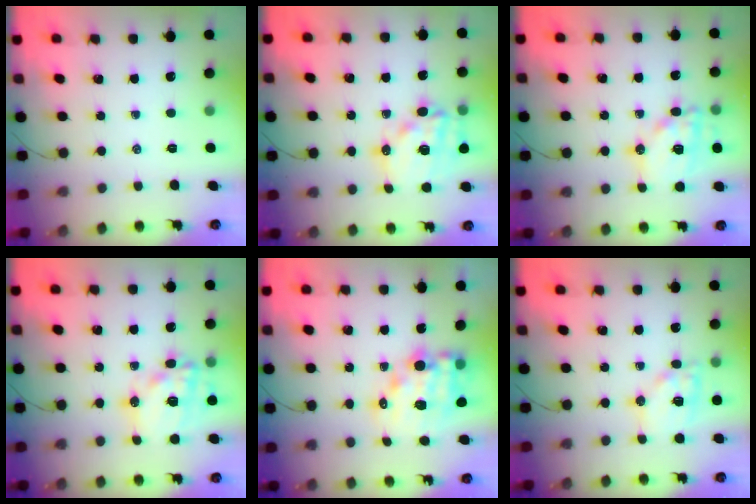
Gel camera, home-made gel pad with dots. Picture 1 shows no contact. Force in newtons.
{"total": 16.3, "press": 15.9, "slide": 3.7}
{"total": 14.0, "press": 13.9, "slide": 2.2}
{"total": 17.2, "press": 16.8, "slide": 3.7}
{"total": 14.0, "press": 13.6, "slide": 3.5}
{"total": 12.3, "press": 12.1, "slide": 1.8}